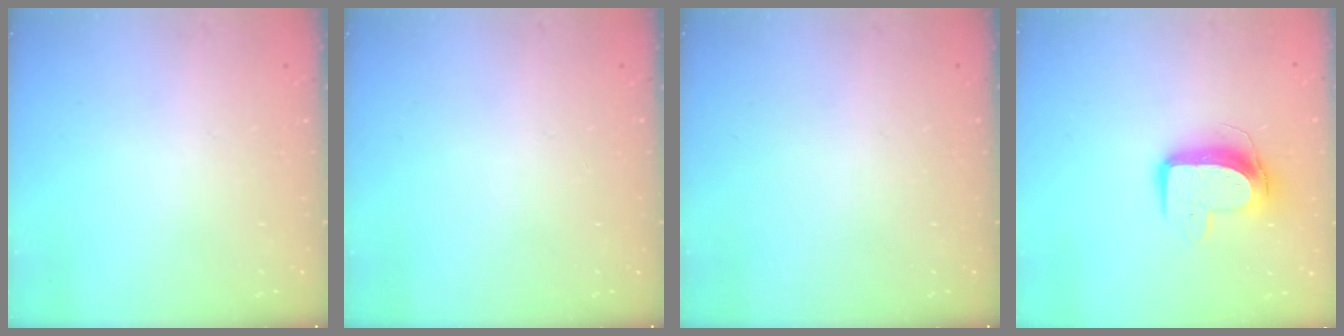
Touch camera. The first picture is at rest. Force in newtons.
{"total": 0.0}
{"total": 0.0}
{"total": 10.6, "press": 10.6, "slide": 0.2}